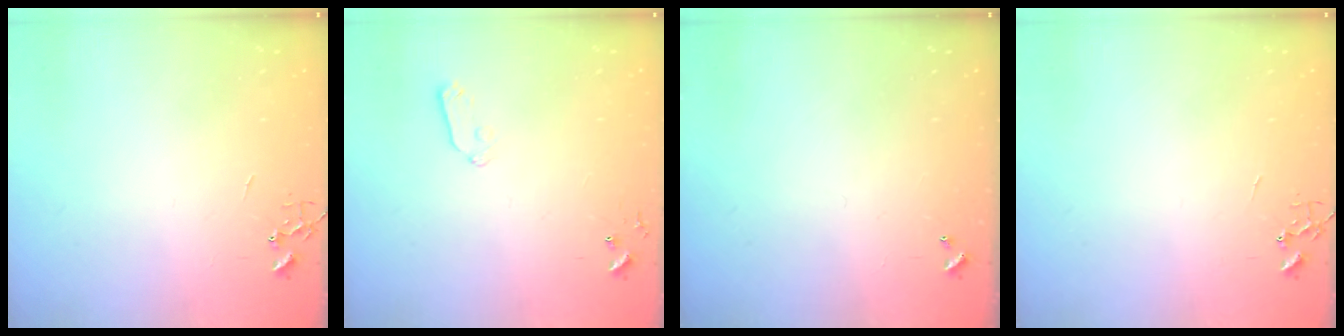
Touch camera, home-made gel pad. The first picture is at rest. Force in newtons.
{"total": 5.9, "press": 5.9, "slide": 0.8}
{"total": 0.0}
{"total": 0.0}